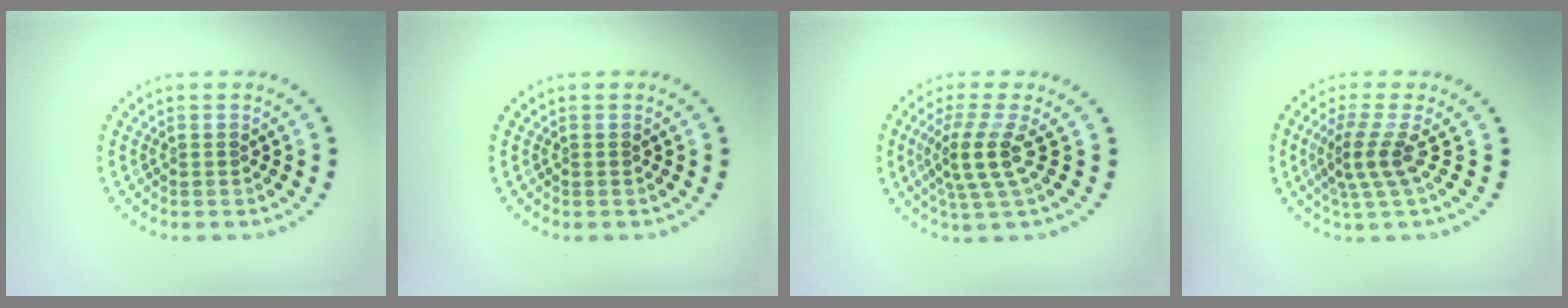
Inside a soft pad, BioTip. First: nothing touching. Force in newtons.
{"total": 0.0}
{"total": 3.5, "press": 2.5, "slide": 2.5}
{"total": 3.0, "press": 2.0, "slide": 2.2}